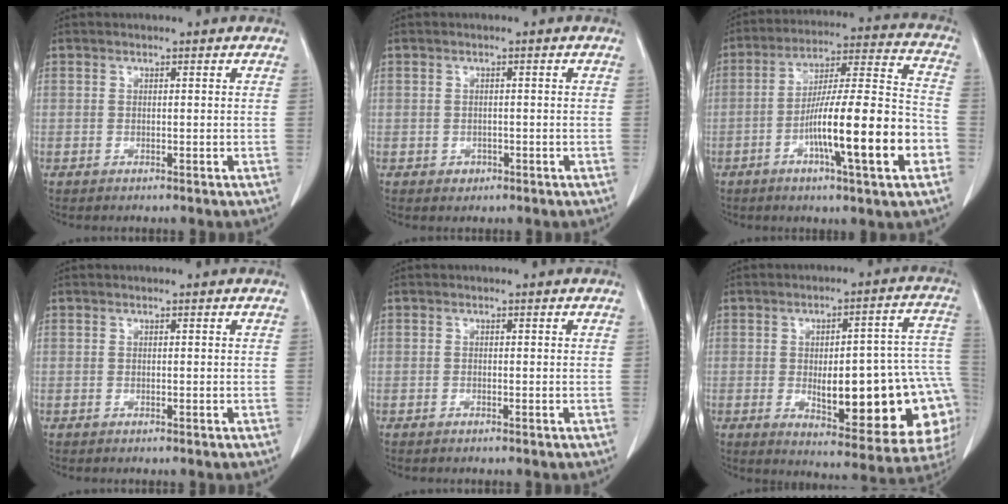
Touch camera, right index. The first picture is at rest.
{"total": 2.3, "force": [-0.8, 2.0, 0.8], "torque": [-0.010, 0.007, -0.003]}
{"total": 18.8, "force": [-6.2, 1.5, 17.6], "torque": [-0.277, 0.005, -0.096]}
{"total": 0.0}
{"total": 0.5, "force": [-0.3, 0.3, 0.4], "torque": [-0.010, -0.001, -0.004]}
{"total": 24.8, "force": [-4.5, 7.6, 23.2], "torque": [-0.216, 0.032, -0.033]}